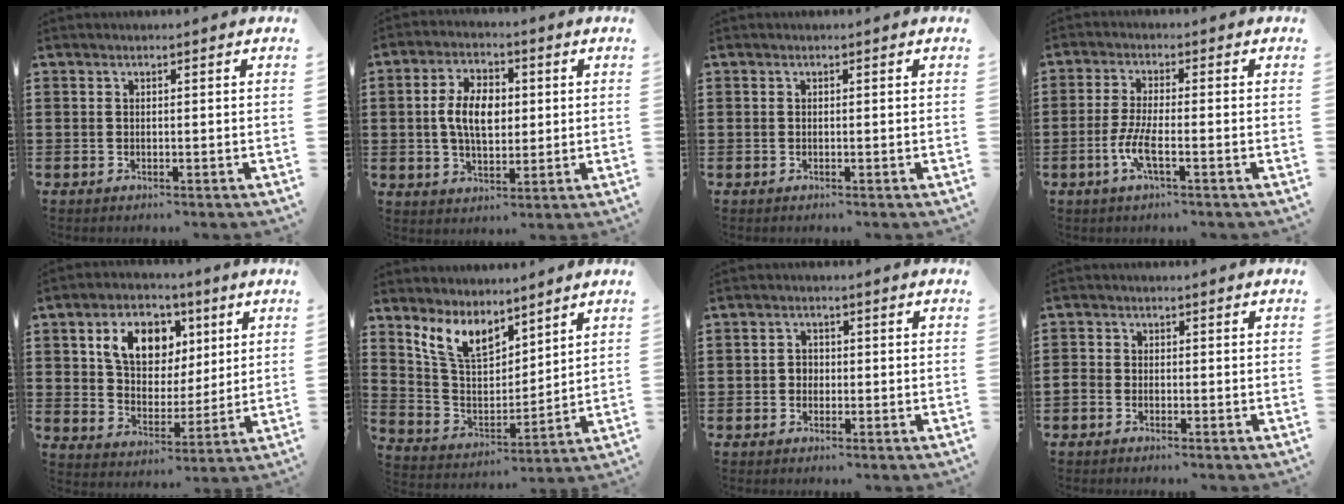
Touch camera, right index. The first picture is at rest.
{"total": 7.4, "force": [0.4, 4.3, 6.0], "torque": [-0.126, 0.009, 0.000]}
{"total": 0.0}
{"total": 4.9, "force": [-2.0, 0.8, 4.4], "torque": [-0.102, -0.012, -0.043]}
{"total": 9.3, "force": [4.0, 6.6, 5.1], "torque": [-0.107, 0.014, 0.068]}
{"total": 8.3, "force": [6.3, 3.7, 4.0], "torque": [-0.106, -0.015, 0.119]}
{"total": 1.6, "force": [-0.5, 1.4, 0.6], "torque": [-0.017, 0.001, -0.012]}
{"total": 1.4, "force": [-1.1, 0.8, 0.3], "torque": [-0.017, 0.001, -0.026]}